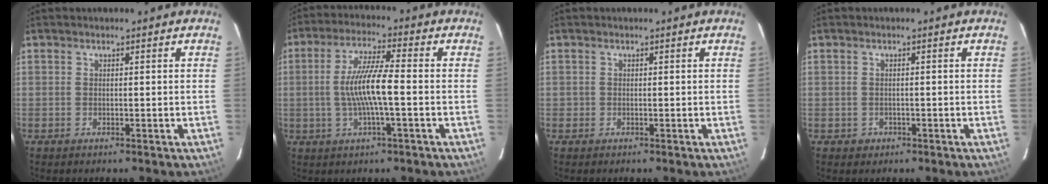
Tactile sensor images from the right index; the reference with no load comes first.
{"total": 9.2, "force": [-1.3, 0.8, 9.0], "torque": [-0.177, 0.003, -0.024]}
{"total": 0.6, "force": [-0.3, 0.6, 0.0], "torque": [0.000, -0.001, -0.004]}
{"total": 1.7, "force": [-0.7, 1.6, 0.3], "torque": [-0.005, 0.003, -0.003]}